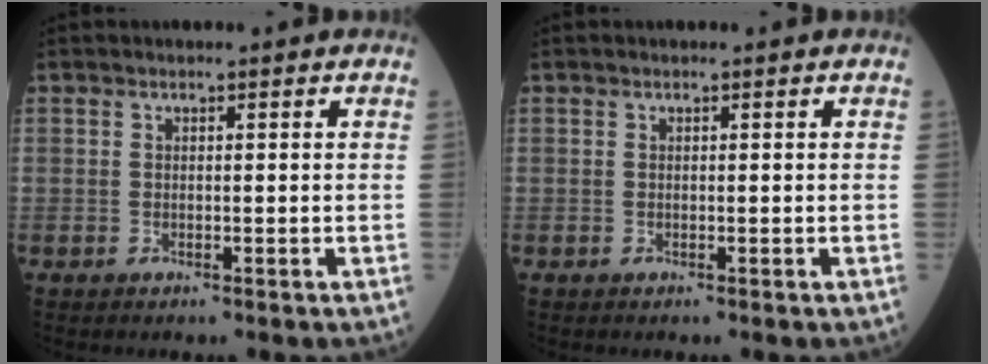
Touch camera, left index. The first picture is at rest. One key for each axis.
{"total": 0.0}